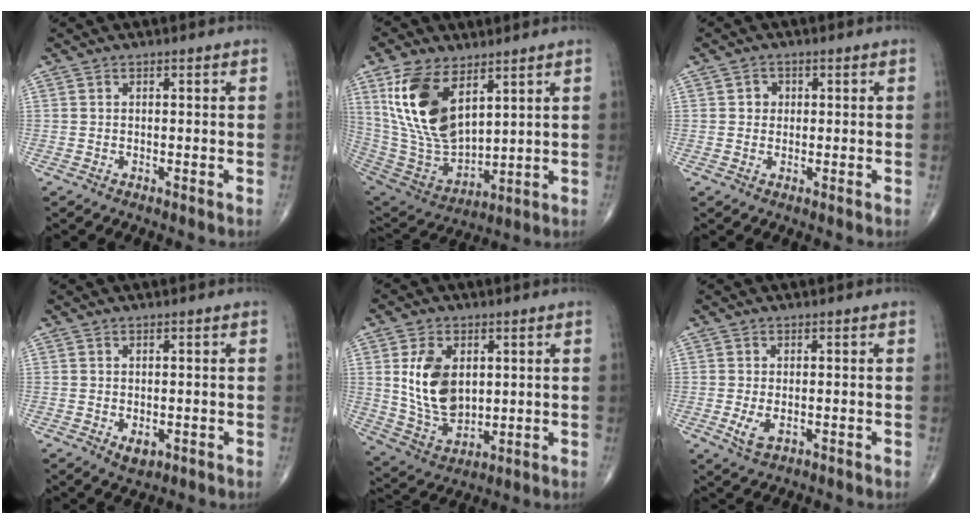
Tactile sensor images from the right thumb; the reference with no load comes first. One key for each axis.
{"total": 18.6, "fx": 8.0, "fy": 9.6, "fz": 13.7, "tx": -0.250, "ty": -0.036, "tz": 0.170}
{"total": 2.1, "fx": 0.4, "fy": 1.9, "fz": 0.7, "tx": 0.002, "ty": 0.002, "tz": 0.003}
{"total": 2.4, "fx": -0.6, "fy": 1.6, "fz": 1.8, "tx": -0.017, "ty": -0.003, "tz": -0.002}
{"total": 12.5, "fx": 2.5, "fy": 8.0, "fz": 9.2, "tx": -0.151, "ty": -0.018, "tz": 0.060}
{"total": 3.2, "fx": -0.7, "fy": 1.6, "fz": 2.6, "tx": -0.056, "ty": -0.009, "tz": -0.011}